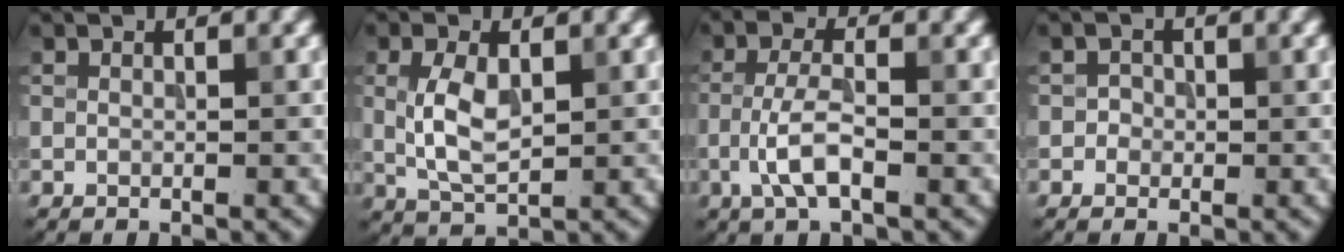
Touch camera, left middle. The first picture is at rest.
{"total": 4.0, "force": [0.4, 2.1, 3.4], "torque": [-0.080, 0.001, 0.011]}
{"total": 3.5, "force": [-1.4, 1.0, 3.1], "torque": [-0.067, 0.005, -0.034]}
{"total": 0.9, "force": [-0.2, 0.9, 0.1], "torque": [0.005, -0.001, -0.005]}